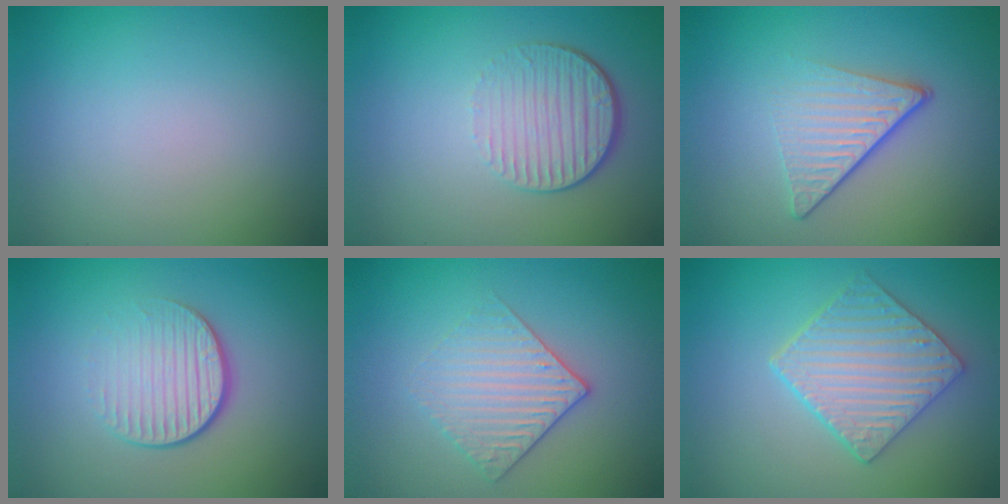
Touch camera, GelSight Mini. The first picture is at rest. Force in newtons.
{"total": 4.2, "press": 2.8, "slide": 3.2}
{"total": 4.3, "press": 2.7, "slide": 3.4}
{"total": 4.2, "press": 2.6, "slide": 3.2}
{"total": 3.0, "press": 2.7, "slide": 1.3}
{"total": 4.7, "press": 4.0, "slide": 2.4}